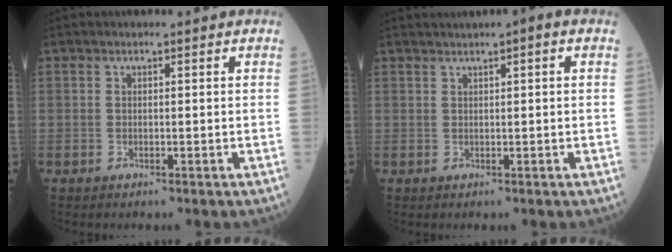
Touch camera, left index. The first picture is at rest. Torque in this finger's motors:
{"motor_torque": [-0.20, 0.22, -0.50, 0.00]}